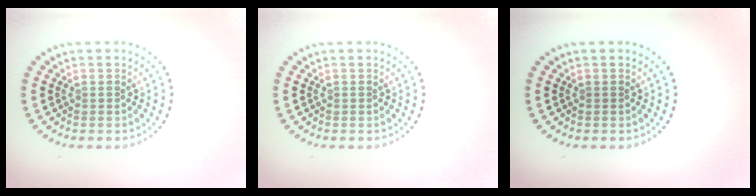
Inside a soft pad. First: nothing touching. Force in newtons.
{"total": 0.0}
{"total": 0.0}